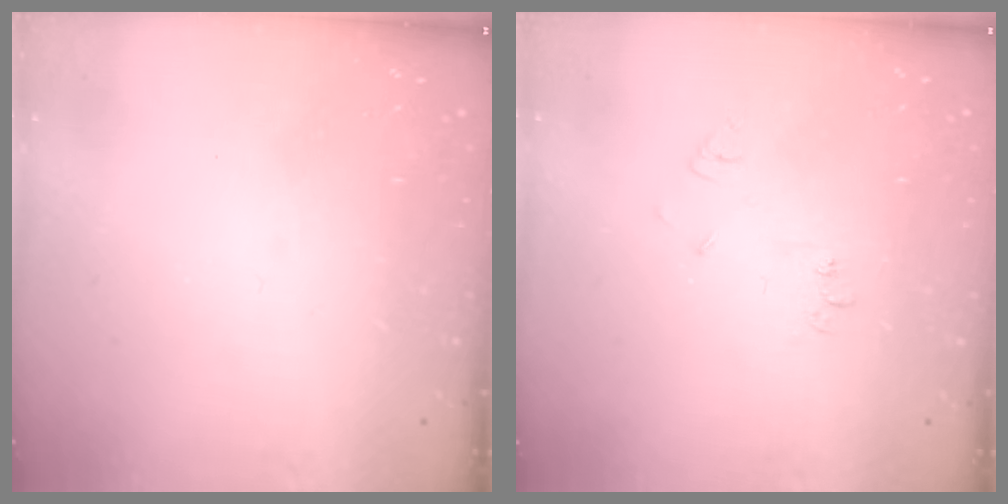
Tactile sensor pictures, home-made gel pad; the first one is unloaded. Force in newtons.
{"total": 4.9, "press": 4.8, "slide": 0.7}